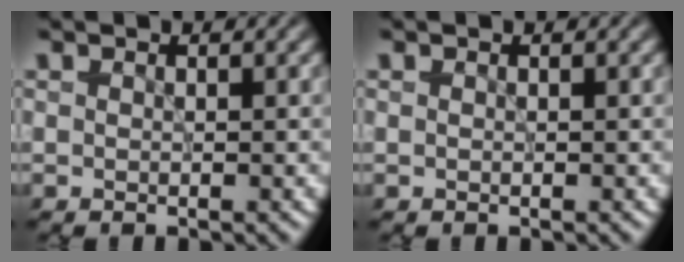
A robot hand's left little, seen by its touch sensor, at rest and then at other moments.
{"total": 0.0}